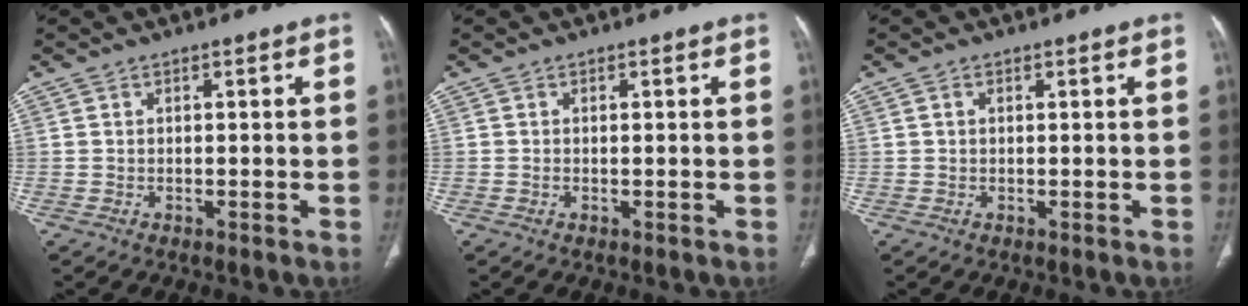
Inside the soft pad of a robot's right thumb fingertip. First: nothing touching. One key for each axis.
{"total": 0.0}
{"total": 0.7, "fx": 0.2, "fy": 0.5, "fz": 0.4, "tx": -0.008, "ty": 0.003, "tz": 0.004}